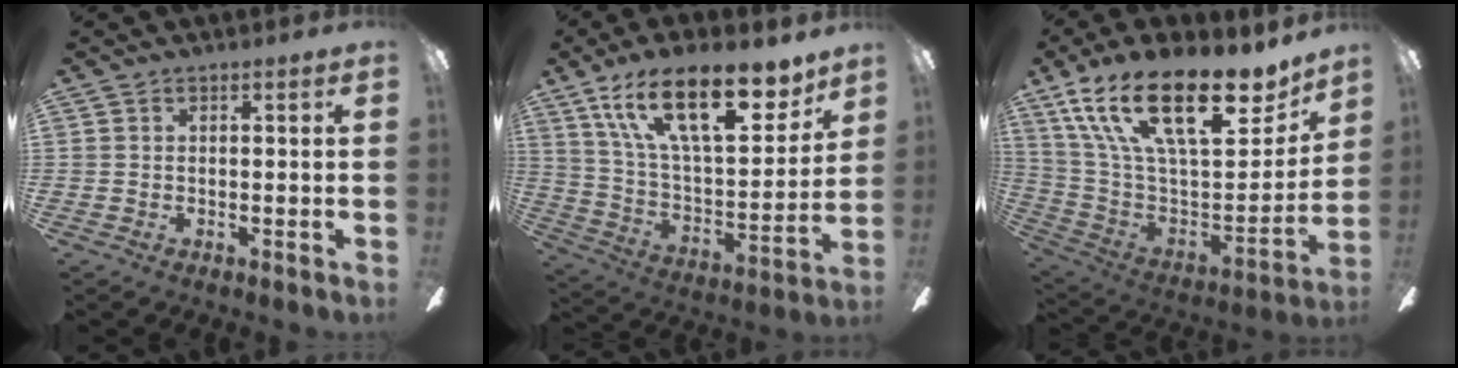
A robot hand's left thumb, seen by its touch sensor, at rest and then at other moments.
{"total": 23.8, "force": [14.9, 9.4, 16.0], "torque": [-0.264, -0.082, 0.251]}
{"total": 25.9, "force": [15.6, 10.1, 18.0], "torque": [-0.304, -0.094, 0.267]}